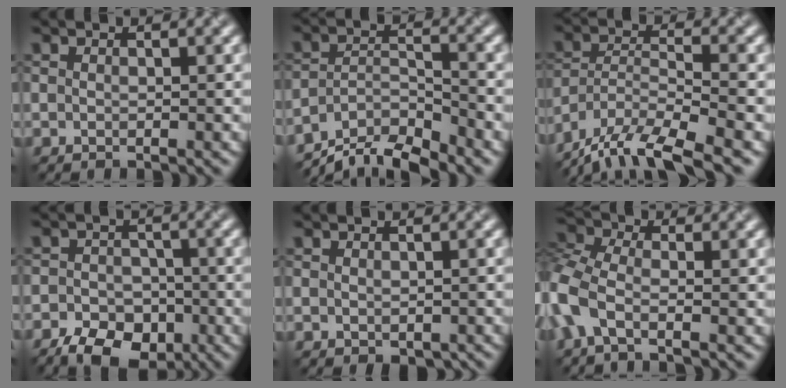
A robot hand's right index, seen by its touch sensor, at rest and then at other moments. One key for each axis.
{"total": 6.1, "fx": -5.3, "fy": 1.5, "fz": 2.5, "tx": -0.041, "ty": -0.008, "tz": -0.096}
{"total": 10.3, "fx": -8.9, "fy": 2.3, "fz": 4.8, "tx": -0.079, "ty": -0.016, "tz": -0.150}
{"total": 6.1, "fx": -3.9, "fy": 3.8, "fz": 2.7, "tx": -0.026, "ty": -0.005, "tz": -0.066}
{"total": 0.9, "fx": -0.3, "fy": 0.6, "fz": 0.6, "tx": -0.011, "ty": -0.009, "tz": 0.001}
{"total": 5.4, "fx": -1.9, "fy": 2.8, "fz": 4.1, "tx": -0.109, "ty": 0.002, "tz": -0.061}